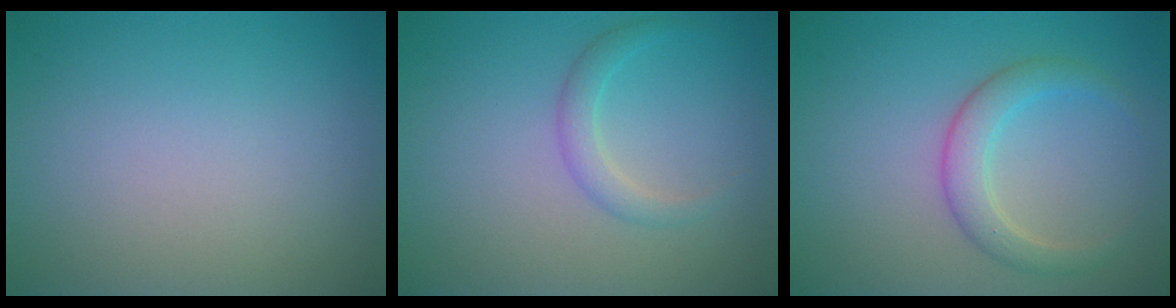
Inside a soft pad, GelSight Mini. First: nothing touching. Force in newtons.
{"total": 1.7, "press": 1.7, "slide": 0.1}
{"total": 2.9, "press": 2.9, "slide": 0.3}